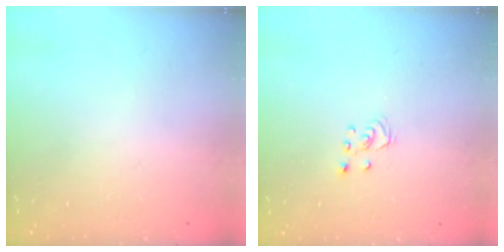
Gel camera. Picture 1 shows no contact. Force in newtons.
{"total": 2.5, "press": 2.5, "slide": 0.2}